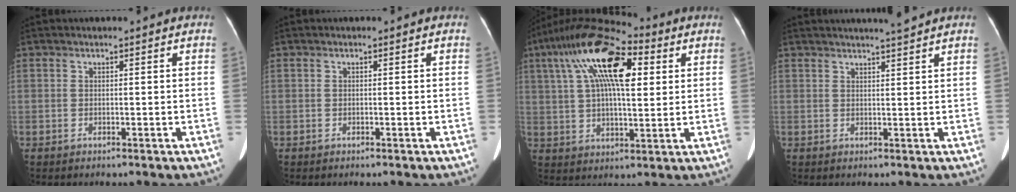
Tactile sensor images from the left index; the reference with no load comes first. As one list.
[{"total": 0.0}, {"total": 17.3, "force": [6.1, 5.9, 15.1], "torque": [-0.298, 0.046, 0.100]}, {"total": 4.4, "force": [3.8, -1.2, 1.9], "torque": [-0.026, 0.000, 0.052]}]